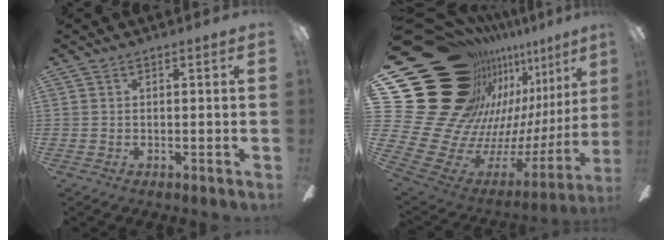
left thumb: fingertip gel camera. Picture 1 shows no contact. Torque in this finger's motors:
{"motor_torque": [0.77, 0.97, 0.99, -1.78, 0.05]}